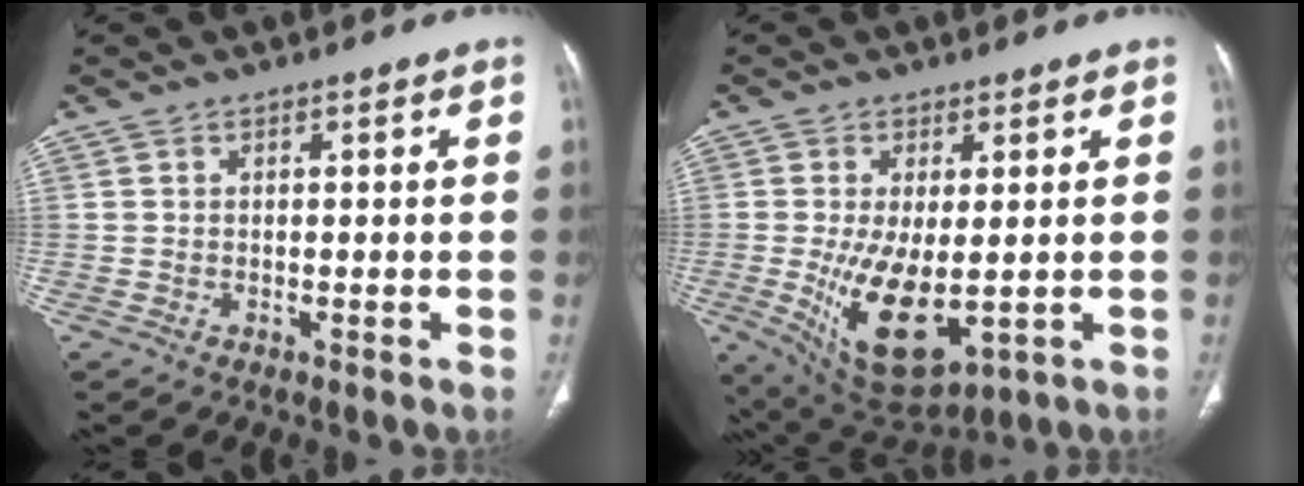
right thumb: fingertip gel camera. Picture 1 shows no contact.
{"total": 13.1, "force": [-1.9, 6.1, 11.5], "torque": [-0.200, -0.026, -0.006]}